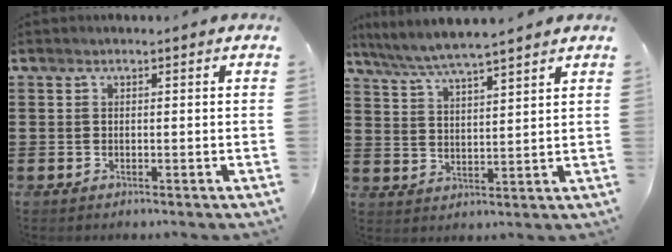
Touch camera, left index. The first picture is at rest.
{"total": 5.1, "force": [4.7, -0.4, 2.1], "torque": [-0.058, -0.025, 0.080]}